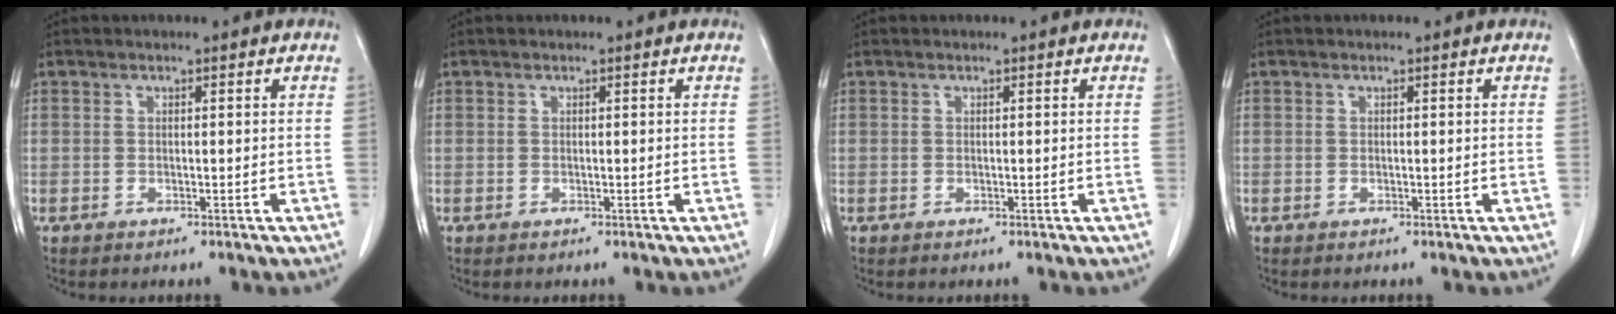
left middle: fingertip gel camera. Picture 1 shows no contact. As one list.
[{"total": 0.0}, {"total": 0.0}, {"total": 0.0}]